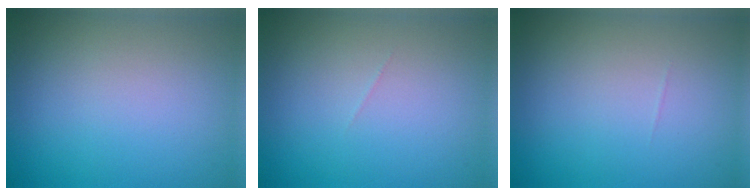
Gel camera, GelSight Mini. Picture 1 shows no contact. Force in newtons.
{"total": 0.0}
{"total": 0.0}